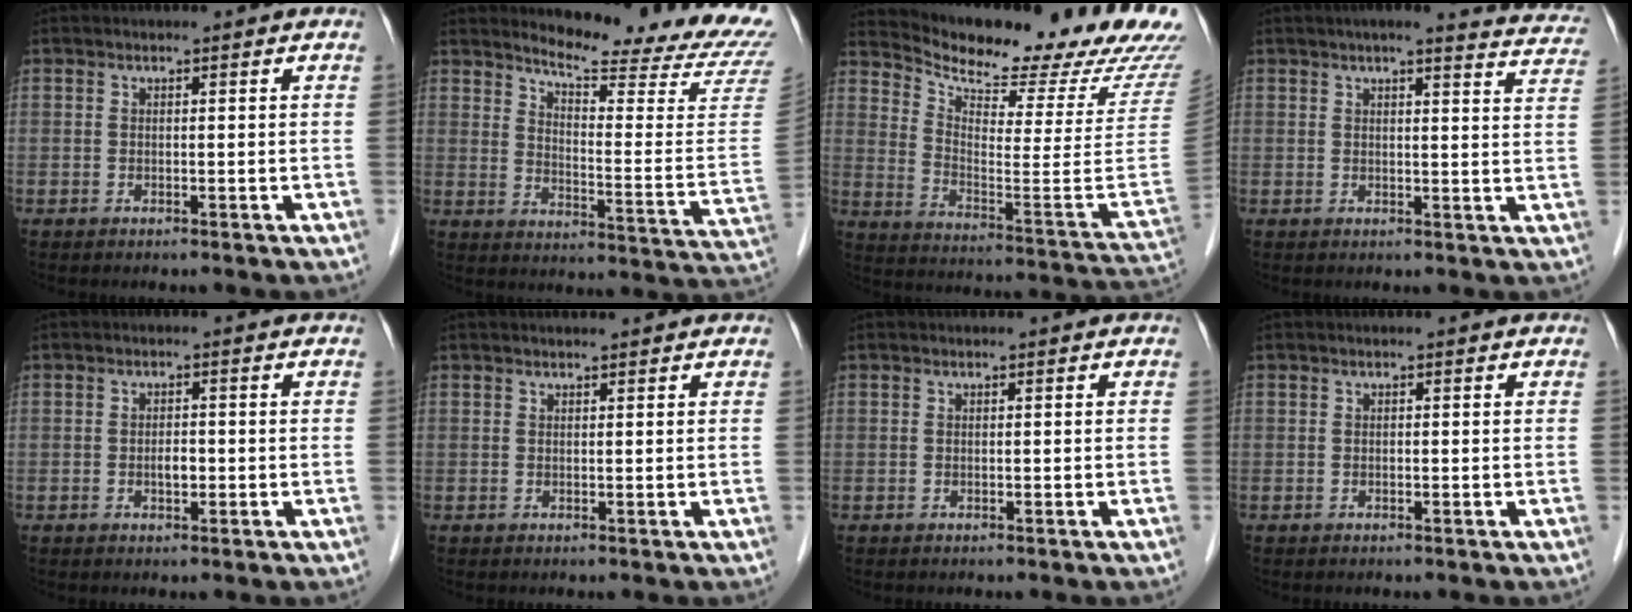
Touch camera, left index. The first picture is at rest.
{"total": 19.7, "force": [18.7, 0.1, 6.4], "torque": [-0.098, -0.126, 0.223]}
{"total": 26.6, "force": [23.5, 3.4, 12.1], "torque": [-0.199, -0.085, 0.309]}
{"total": 12.1, "force": [11.1, 1.5, 4.6], "torque": [-0.035, -0.014, 0.103]}
{"total": 1.7, "force": [-0.4, 0.8, 1.4], "torque": [-0.024, 0.003, -0.007]}
{"total": 2.4, "force": [2.2, 0.2, 1.0], "torque": [-0.010, 0.017, 0.029]}
{"total": 0.0}
{"total": 0.0}